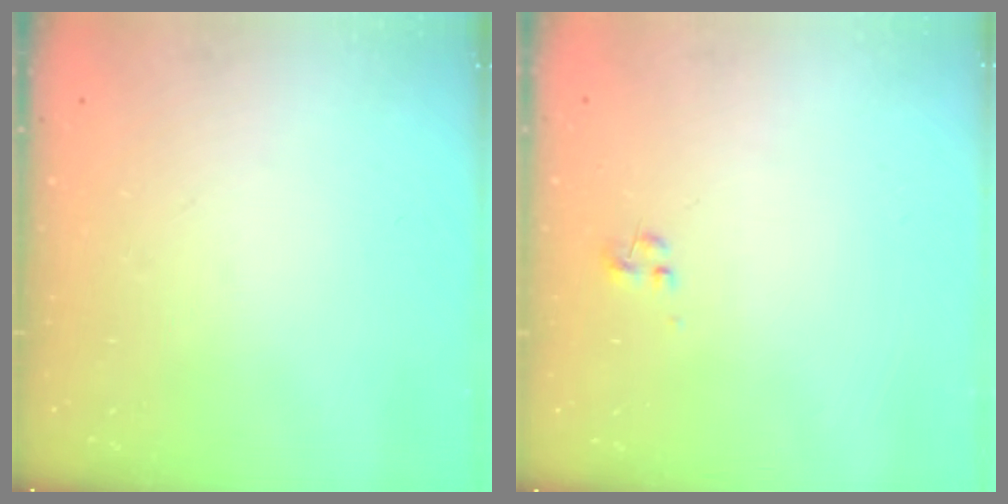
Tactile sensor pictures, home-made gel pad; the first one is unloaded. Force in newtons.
{"total": 0.0}